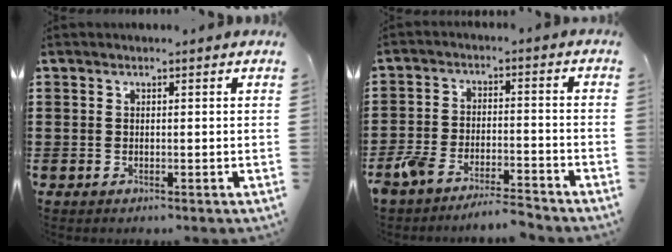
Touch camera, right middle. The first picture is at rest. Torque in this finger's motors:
{"motor_torque": [0.90, -0.79, 0.13, 0.07]}